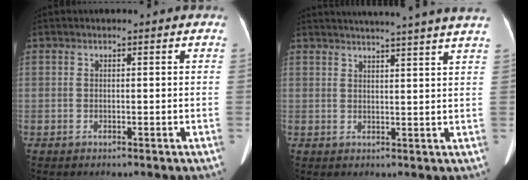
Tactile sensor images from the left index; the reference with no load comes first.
{"total": 16.4, "force": [14.9, -1.3, 6.7], "torque": [-0.109, -0.017, 0.181]}